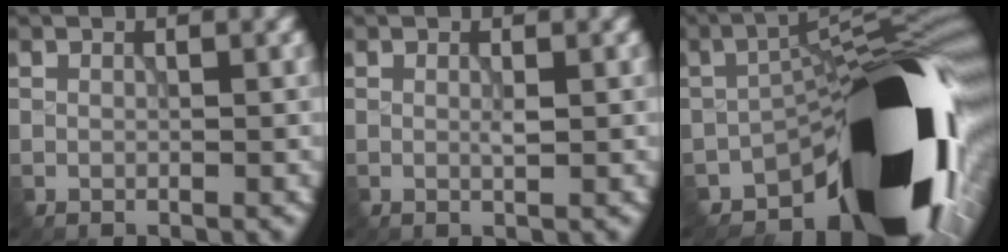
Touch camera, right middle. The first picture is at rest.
{"total": 0.8, "force": [-0.1, 0.1, 0.8], "torque": [-0.015, -0.002, 0.000]}
{"total": 21.3, "force": [-9.9, 8.3, 16.9], "torque": [-0.219, -0.016, -0.166]}